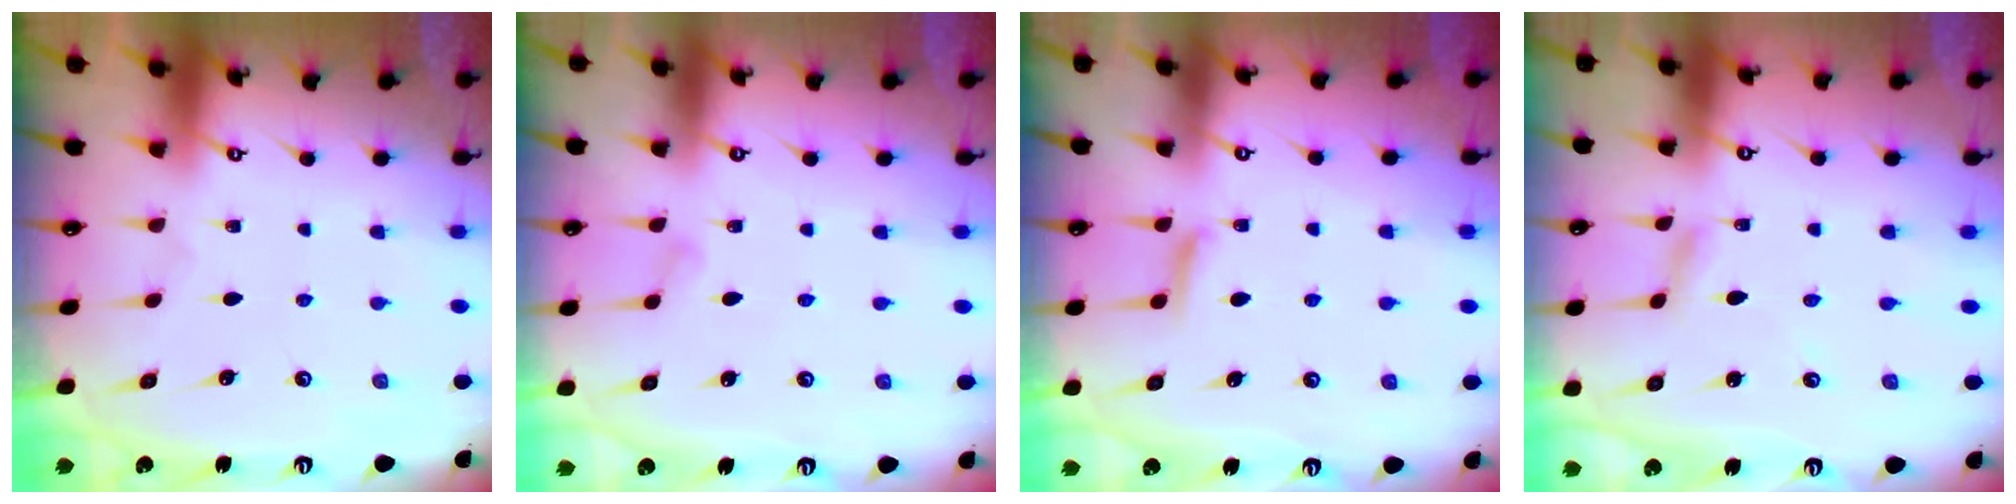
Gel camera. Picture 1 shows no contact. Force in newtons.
{"total": 4.4, "press": 4.3, "slide": 0.6}
{"total": 5.9, "press": 5.8, "slide": 0.8}
{"total": 2.8, "press": 2.8, "slide": 0.3}